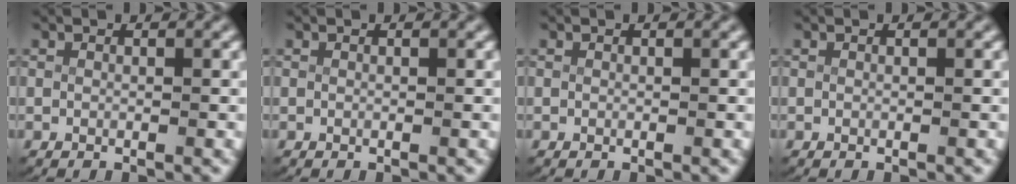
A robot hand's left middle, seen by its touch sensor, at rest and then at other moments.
{"total": 0.0}
{"total": 0.0}
{"total": 0.0}